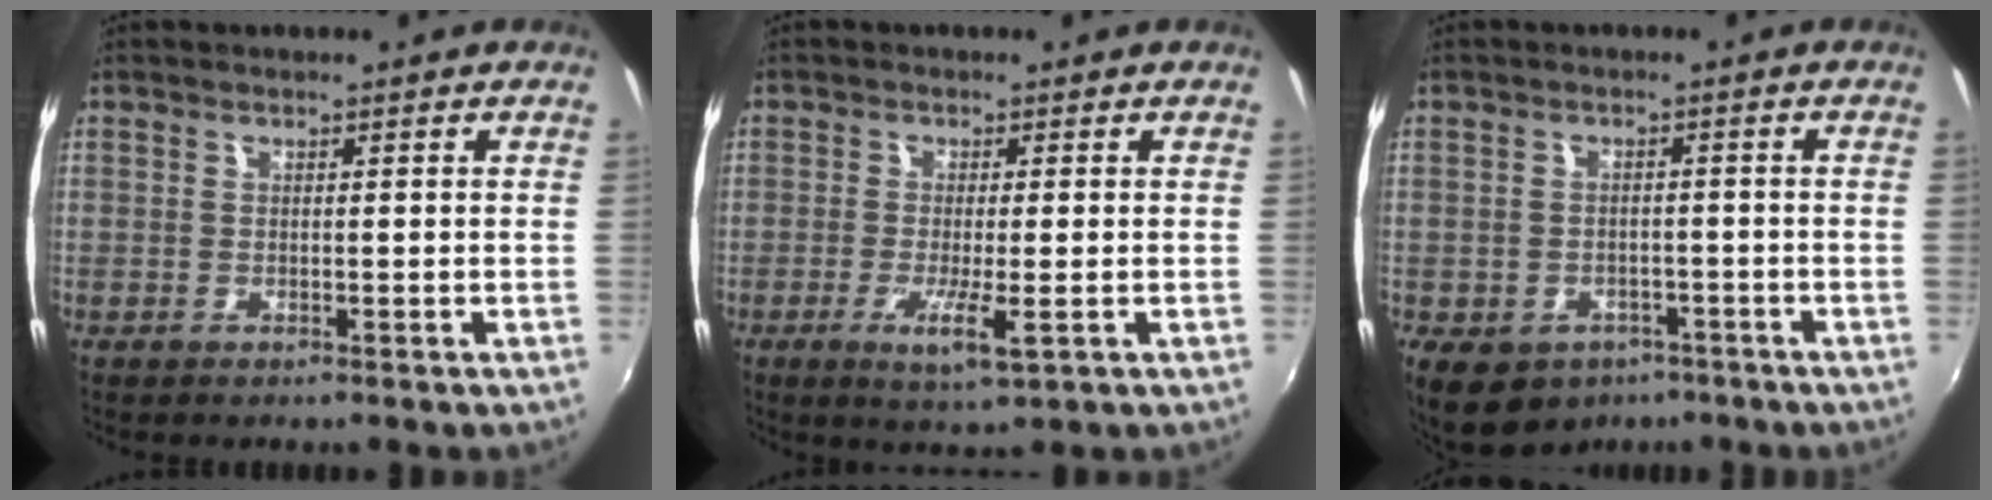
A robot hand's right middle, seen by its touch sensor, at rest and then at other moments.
{"total": 5.2, "force": [-1.8, 0.5, 4.8], "torque": [-0.099, -0.016, -0.033]}
{"total": 10.7, "force": [-6.4, 7.4, 4.4], "torque": [-0.107, -0.013, -0.083]}